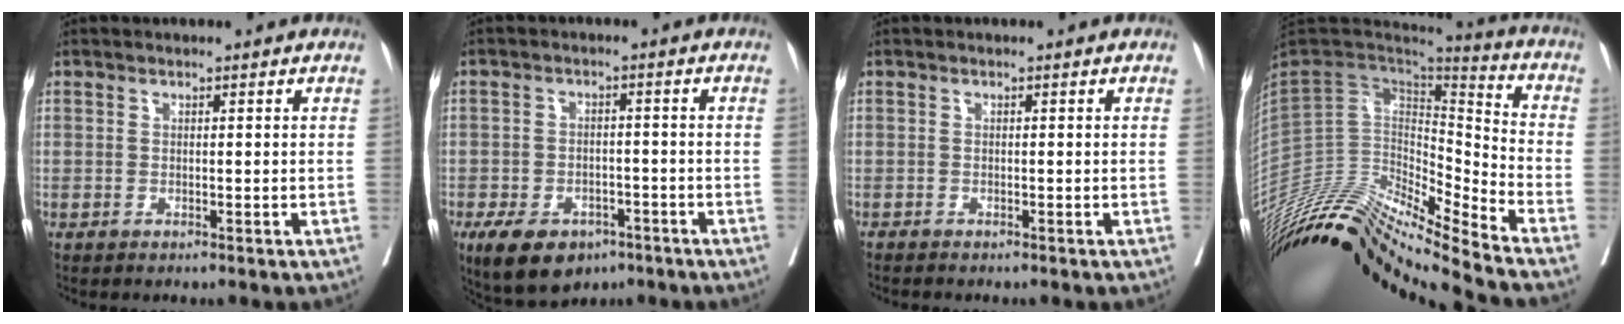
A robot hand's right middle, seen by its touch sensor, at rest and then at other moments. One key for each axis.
{"total": 9.6, "fx": -6.0, "fy": 5.5, "fz": 5.1, "tx": -0.088, "ty": 0.003, "tz": -0.092}
{"total": 0.9, "fx": -0.9, "fy": 0.1, "fz": 0.2, "tx": -0.009, "ty": -0.003, "tz": -0.016}
{"total": 23.6, "fx": -21.3, "fy": 0.3, "fz": 10.2, "tx": -0.197, "ty": 0.005, "tz": -0.375}